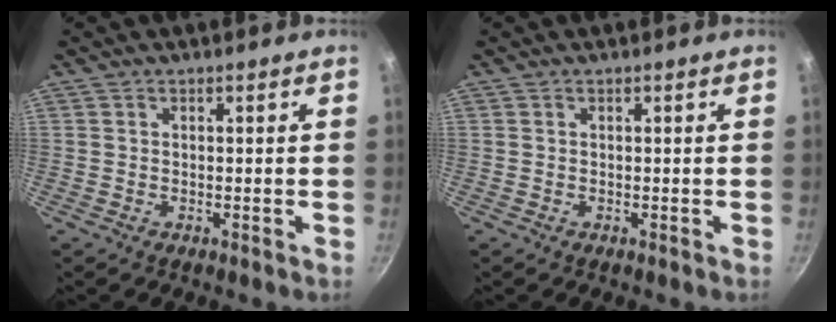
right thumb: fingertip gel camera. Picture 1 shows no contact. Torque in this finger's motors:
{"motor_torque": [-0.01, 0.01, 0.06, -0.06, 0.00]}